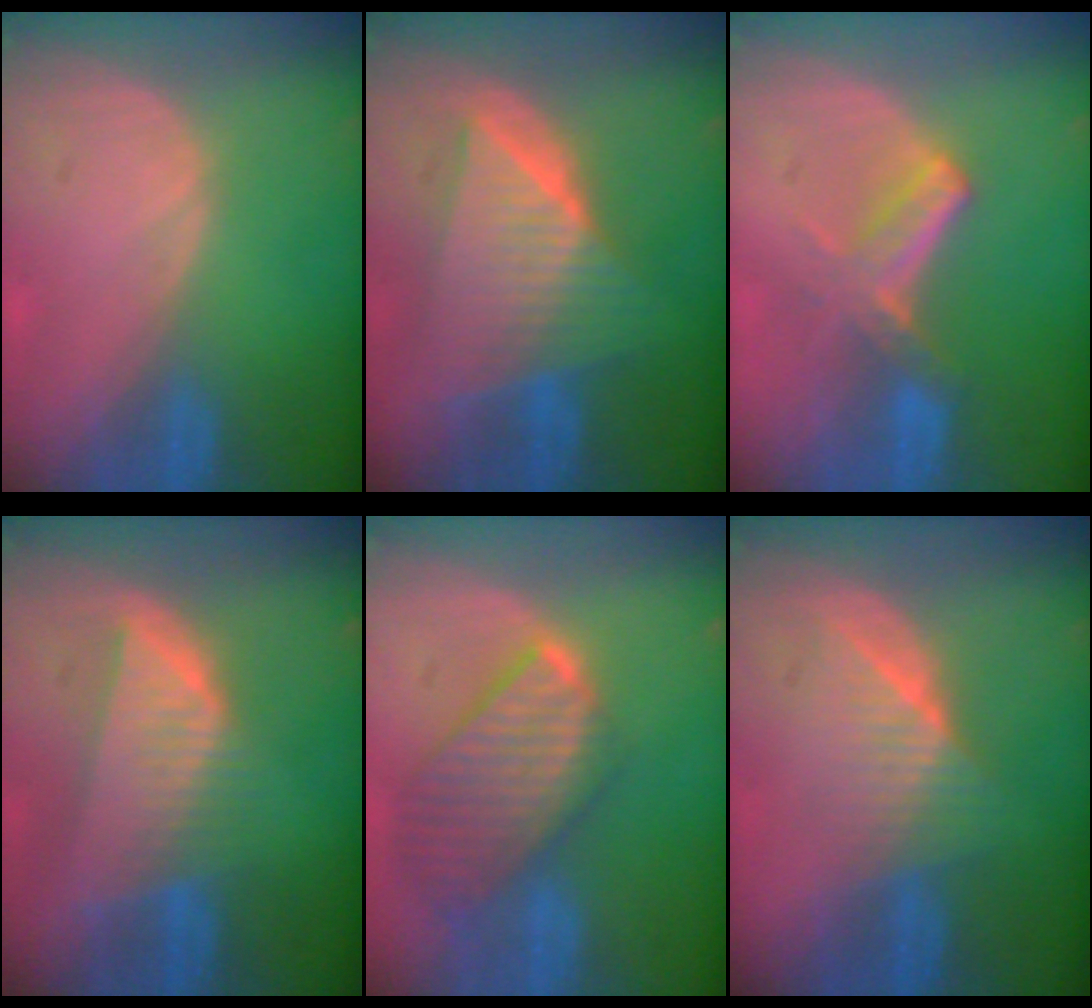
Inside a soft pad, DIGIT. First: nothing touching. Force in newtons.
{"total": 10.0, "press": 10.0, "slide": 0.7}
{"total": 5.8, "press": 5.2, "slide": 2.5}
{"total": 8.0, "press": 7.2, "slide": 3.5}
{"total": 9.8, "press": 8.4, "slide": 5.0}
{"total": 6.4, "press": 6.1, "slide": 2.2}